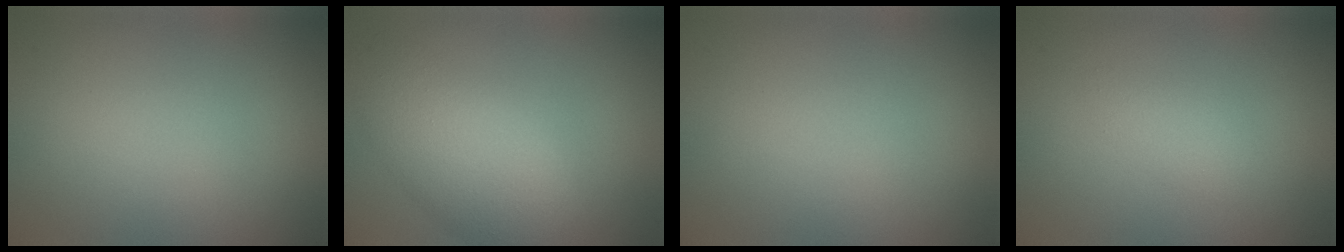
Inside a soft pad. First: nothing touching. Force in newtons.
{"total": 5.4, "press": 5.4, "slide": 0.2}
{"total": 0.0}
{"total": 1.3, "press": 1.3, "slide": 0.1}